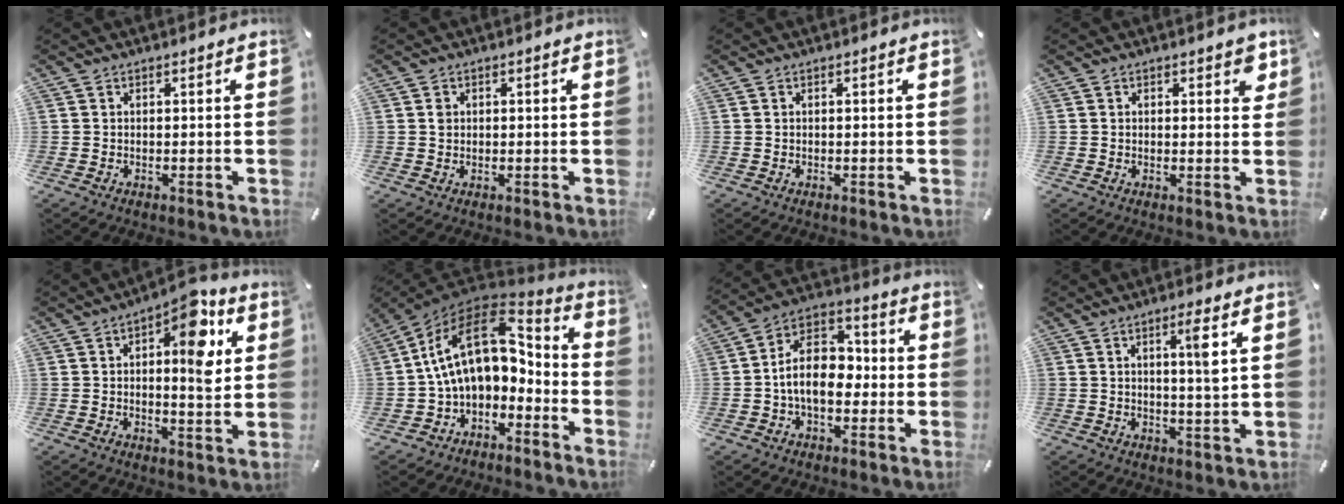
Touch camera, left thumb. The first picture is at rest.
{"total": 1.3, "force": [0.1, 1.2, 0.4], "torque": [-0.001, 0.002, -0.001]}
{"total": 0.0}
{"total": 2.8, "force": [1.1, 1.5, 2.0], "torque": [-0.011, -0.006, 0.012]}
{"total": 11.8, "force": [4.2, 4.7, 10.0], "torque": [-0.118, -0.028, 0.060]}
{"total": 17.4, "force": [3.0, 11.0, 13.1], "torque": [-0.242, -0.016, 0.057]}
{"total": 12.3, "force": [-1.9, 8.3, 8.9], "torque": [-0.164, 0.012, -0.035]}
{"total": 5.4, "force": [1.8, 0.2, 5.1], "torque": [-0.087, -0.009, 0.022]}